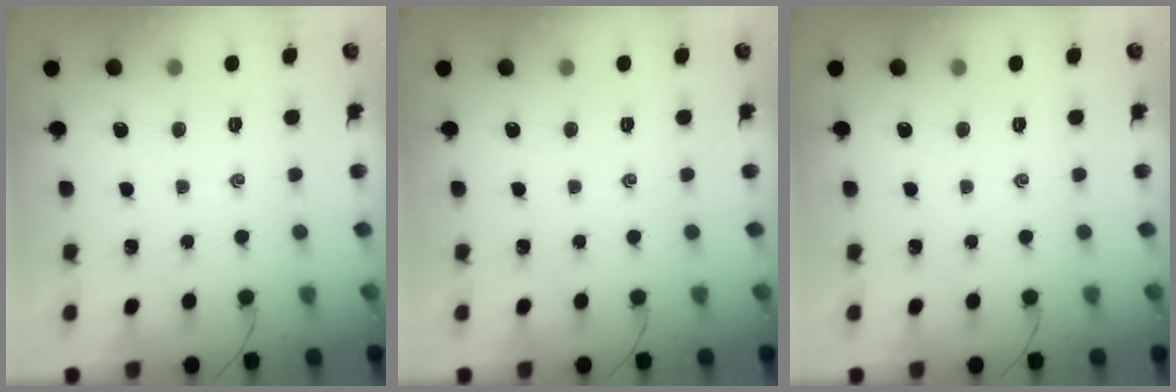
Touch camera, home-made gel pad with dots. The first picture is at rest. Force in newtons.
{"total": 0.0}
{"total": 0.0}